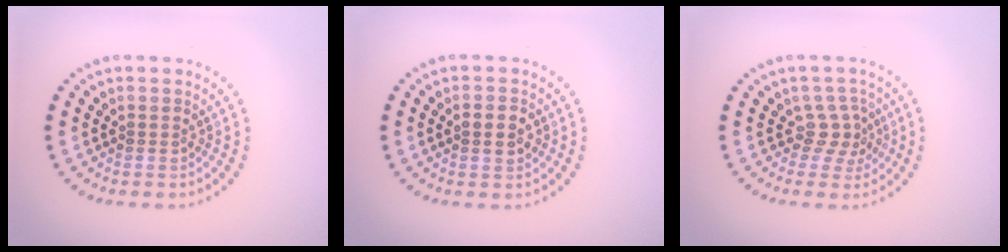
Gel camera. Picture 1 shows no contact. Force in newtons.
{"total": 2.5, "press": 2.5, "slide": 0.0}
{"total": 2.3, "press": 1.6, "slide": 1.7}